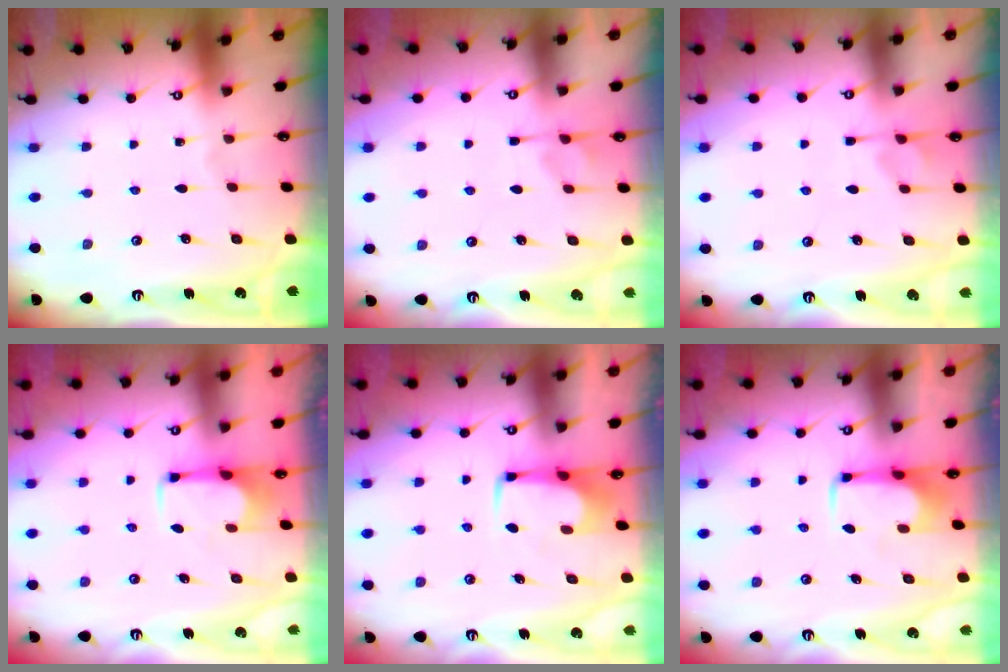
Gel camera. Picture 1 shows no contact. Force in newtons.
{"total": 0.9, "press": 0.1, "slide": 0.9}
{"total": 0.9, "press": 0.1, "slide": 0.9}
{"total": 2.7, "press": 2.6, "slide": 0.7}
{"total": 1.9, "press": 1.8, "slide": 0.6}
{"total": 2.1, "press": 2.0, "slide": 0.4}